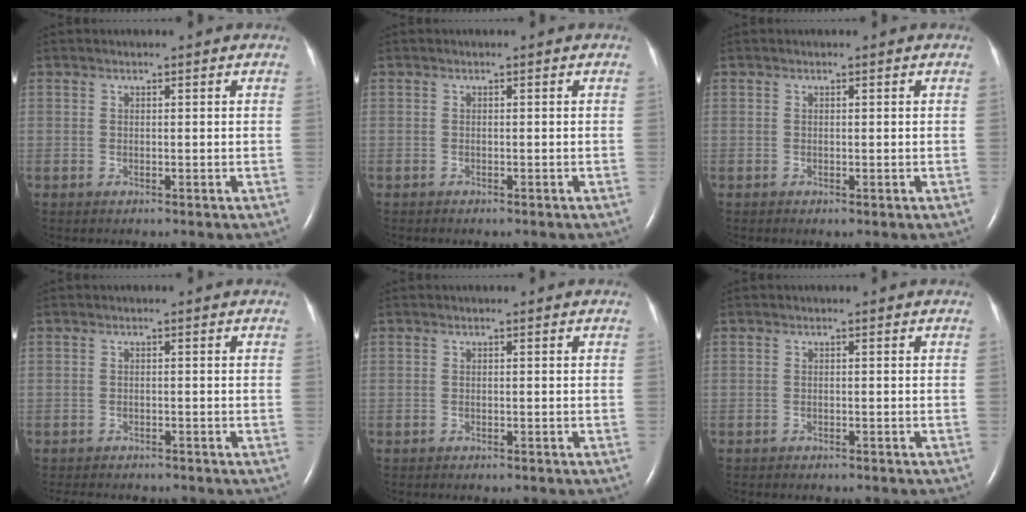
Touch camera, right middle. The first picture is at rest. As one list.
[{"total": 0.6, "force": [-0.4, 0.1, 0.3], "torque": [-0.008, -0.001, -0.003]}, {"total": 0.0}, {"total": 8.6, "force": [-7.6, 2.7, 3.1], "torque": [-0.049, -0.003, -0.093]}, {"total": 4.4, "force": [-3.8, 1.1, 1.9], "torque": [-0.029, -0.007, -0.039]}, {"total": 6.6, "force": [-5.8, 1.6, 2.8], "torque": [-0.030, -0.007, -0.063]}]